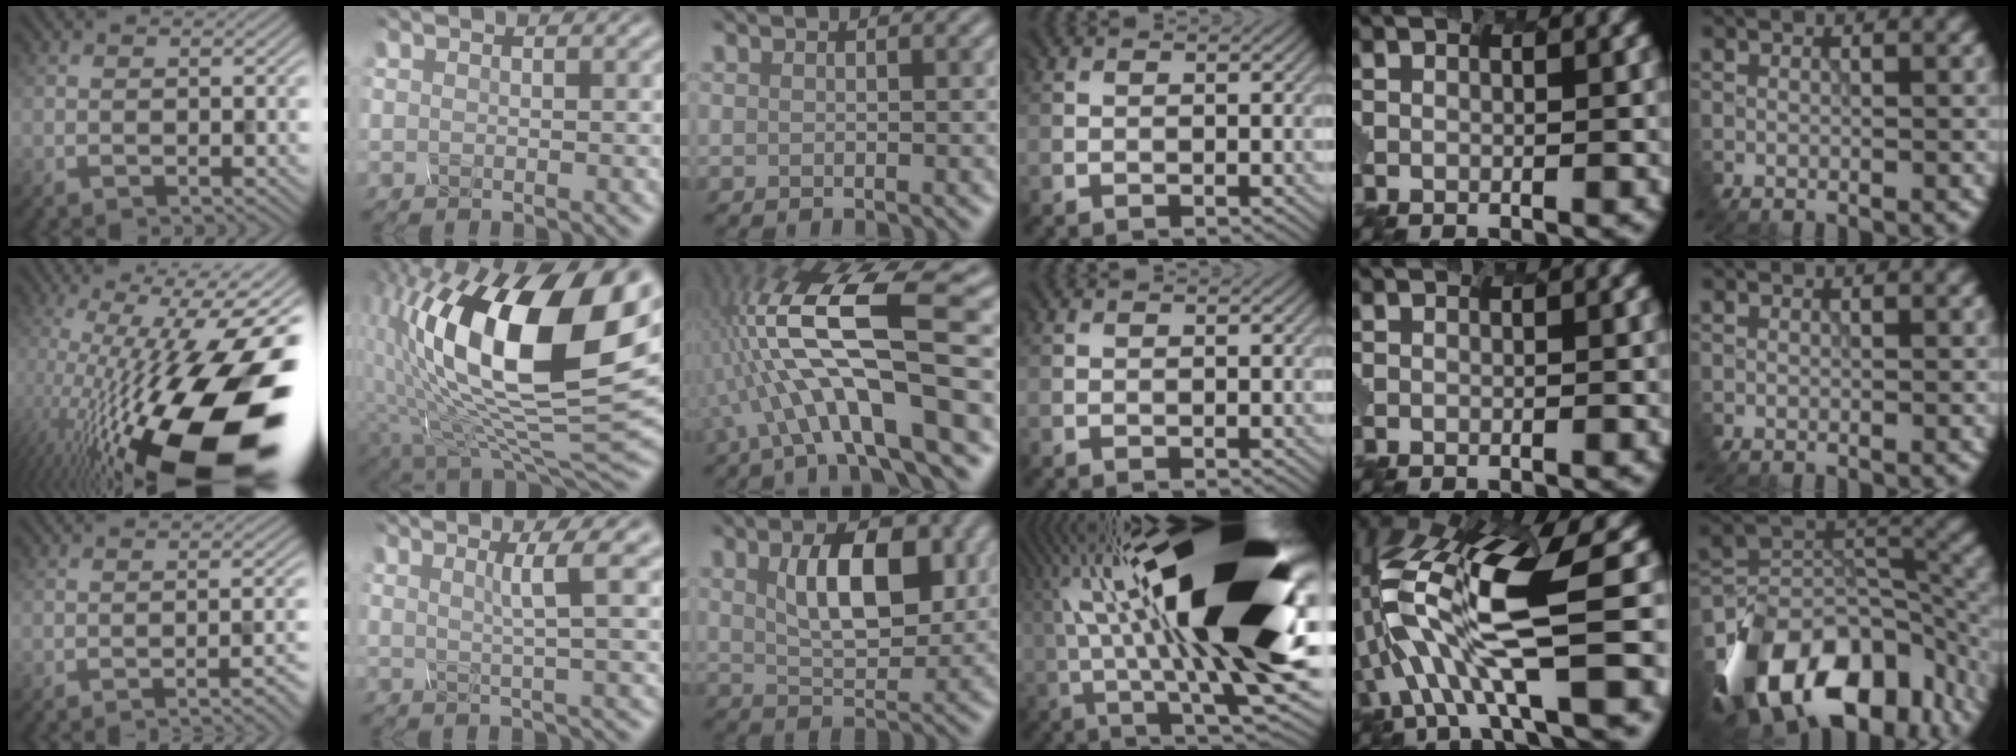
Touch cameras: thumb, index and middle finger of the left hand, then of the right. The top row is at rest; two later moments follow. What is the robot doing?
{"motion": "disassemble", "object": "hinged tin"}